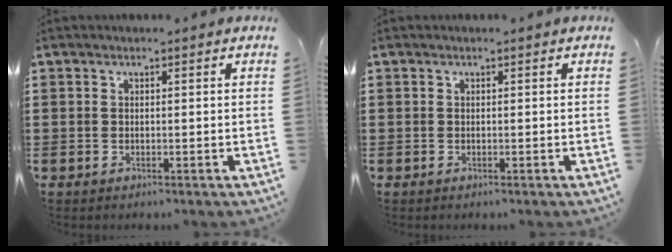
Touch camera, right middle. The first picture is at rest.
{"total": 0.0}